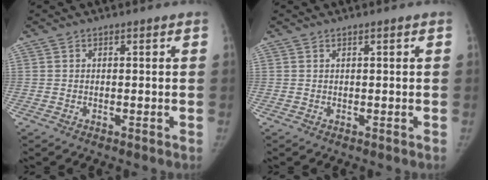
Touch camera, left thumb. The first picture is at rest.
{"total": 0.0}